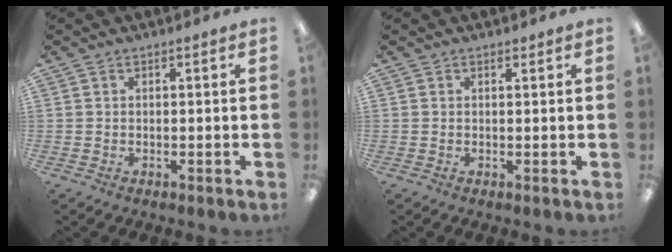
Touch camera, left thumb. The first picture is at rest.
{"total": 0.8, "force": [0.6, 0.4, 0.3], "torque": [0.002, -0.003, 0.010]}